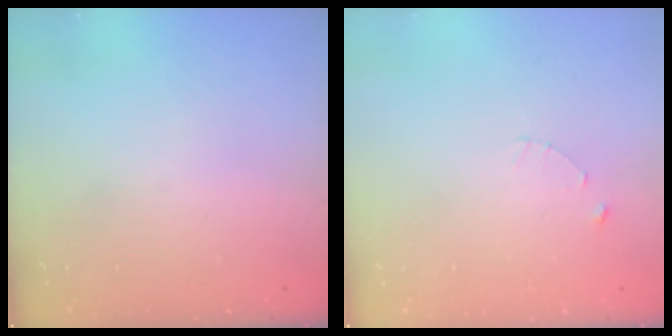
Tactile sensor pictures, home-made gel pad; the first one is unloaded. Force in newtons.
{"total": 1.2, "press": 1.1, "slide": 0.2}